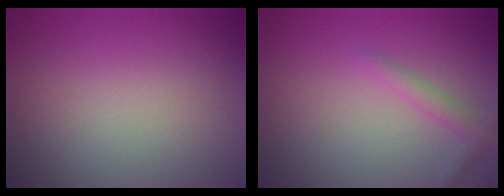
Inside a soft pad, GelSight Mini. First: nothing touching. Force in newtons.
{"total": 1.6, "press": 1.6, "slide": 0.1}